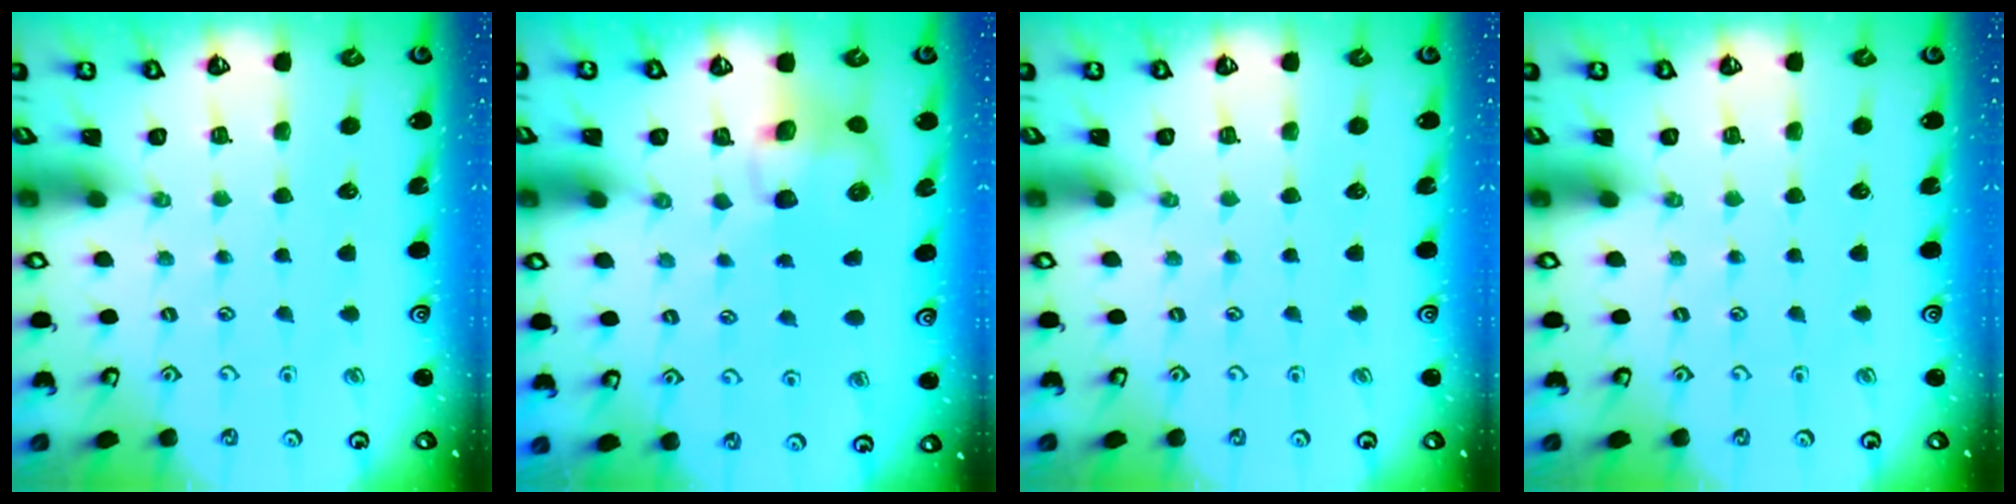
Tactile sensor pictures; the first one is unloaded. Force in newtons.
{"total": 8.6, "press": 8.5, "slide": 1.1}
{"total": 0.0}
{"total": 0.0}